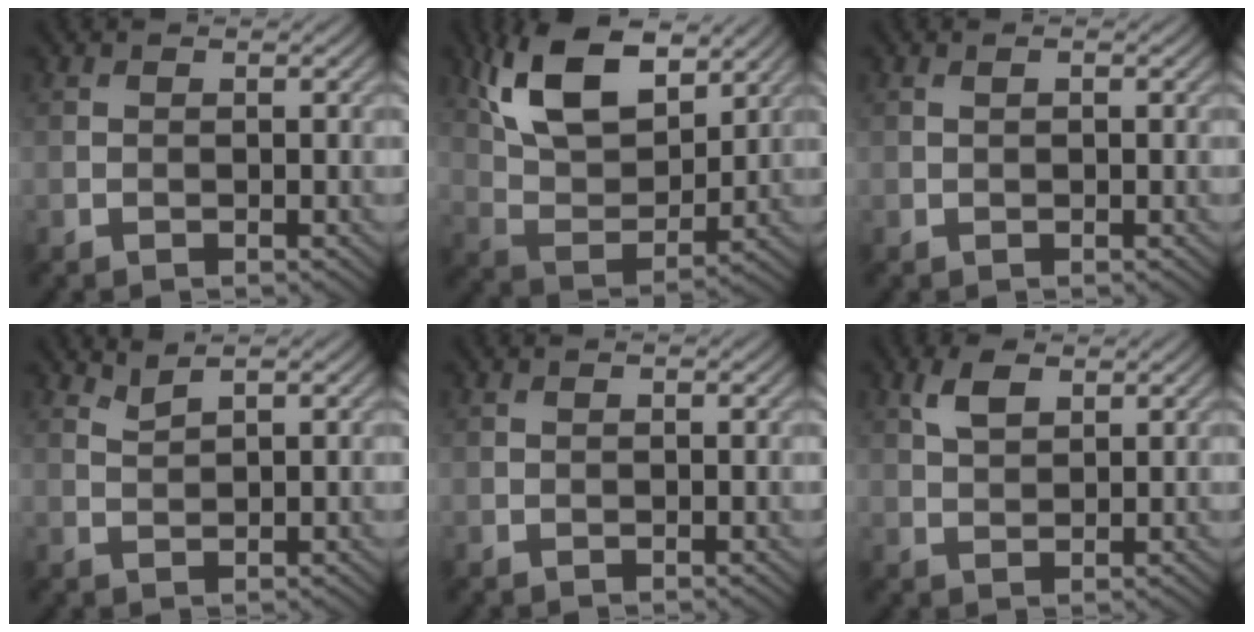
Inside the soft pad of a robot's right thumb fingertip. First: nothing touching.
{"total": 13.4, "force": [7.4, 6.4, 9.2], "torque": [-0.193, 0.009, 0.128]}
{"total": 0.6, "force": [0.2, 0.2, 0.5], "torque": [-0.011, 0.004, 0.003]}
{"total": 1.6, "force": [1.4, 0.1, 0.8], "torque": [-0.026, 0.000, 0.032]}
{"total": 0.0}
{"total": 3.4, "force": [1.8, 1.6, 2.4], "torque": [-0.056, 0.004, 0.038]}